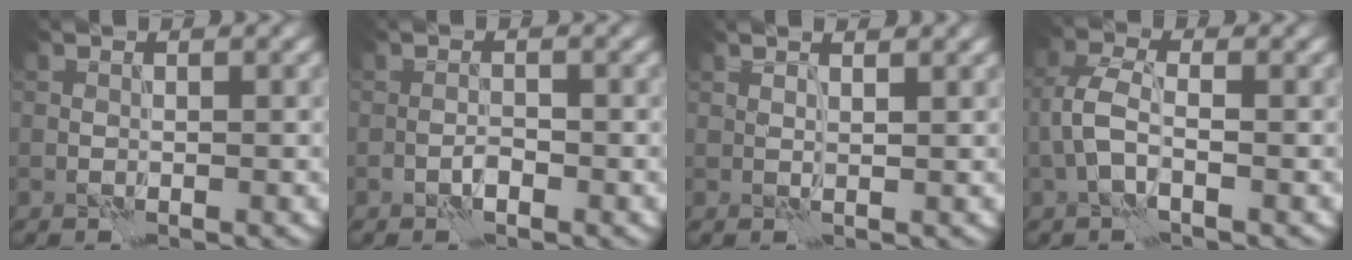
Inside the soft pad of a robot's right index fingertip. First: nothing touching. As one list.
[{"total": 1.1, "force": [-0.7, 0.4, 0.8], "torque": [-0.015, 0.004, -0.015]}, {"total": 2.1, "force": [1.6, 0.7, 1.3], "torque": [-0.012, 0.003, 0.003]}, {"total": 3.2, "force": [-0.9, 1.4, 2.7], "torque": [-0.064, 0.008, -0.026]}]